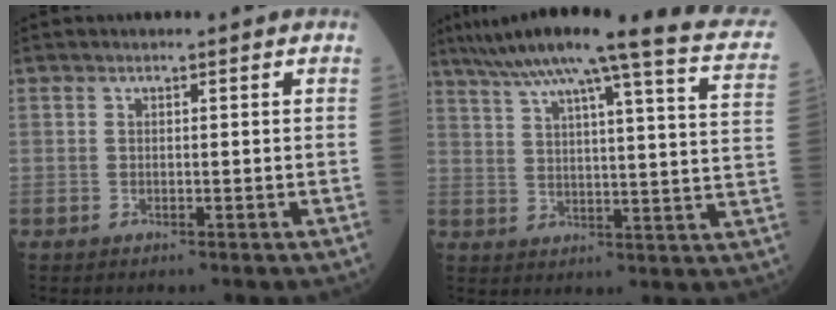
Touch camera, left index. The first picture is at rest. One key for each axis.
{"total": 23.0, "fx": 18.1, "fy": 0.1, "fz": 14.1, "tx": -0.218, "ty": -0.019, "tz": 0.223}